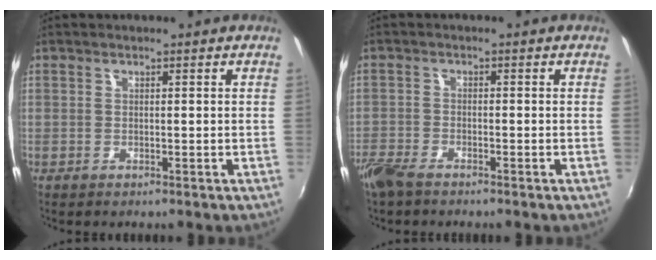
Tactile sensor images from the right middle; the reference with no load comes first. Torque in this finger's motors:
{"motor_torque": [1.09, -1.05, 0.38, 0.21]}